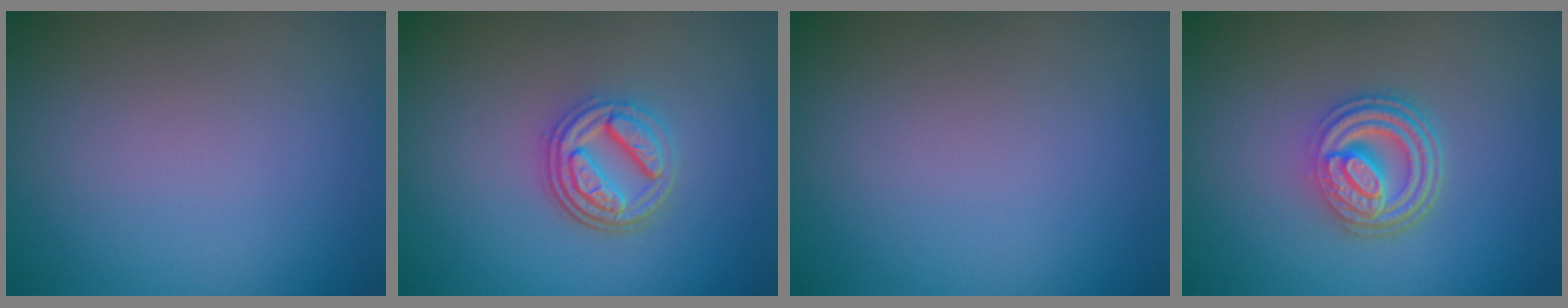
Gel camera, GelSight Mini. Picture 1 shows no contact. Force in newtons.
{"total": 4.0, "press": 3.3, "slide": 2.3}
{"total": 0.0}
{"total": 4.9, "press": 3.7, "slide": 3.2}